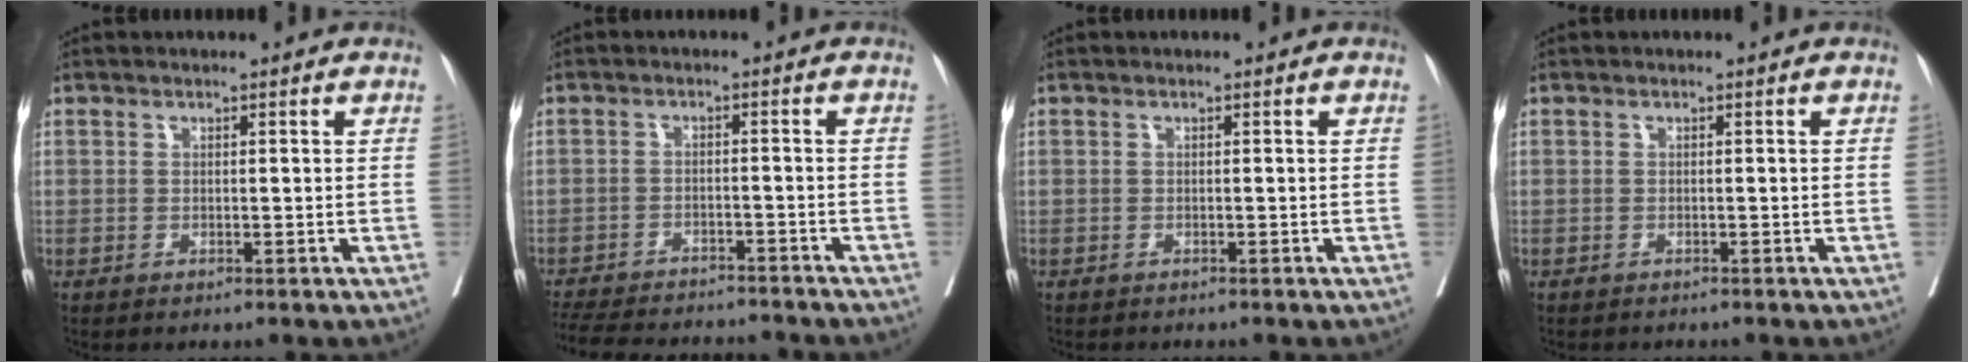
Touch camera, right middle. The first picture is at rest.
{"total": 16.4, "force": [-15.0, 3.2, 5.8], "torque": [-0.134, -0.017, -0.208]}
{"total": 0.9, "force": [-0.9, 0.3, 0.2], "torque": [-0.008, -0.002, -0.013]}
{"total": 1.4, "force": [-1.2, 0.5, 0.3], "torque": [-0.011, -0.002, -0.016]}